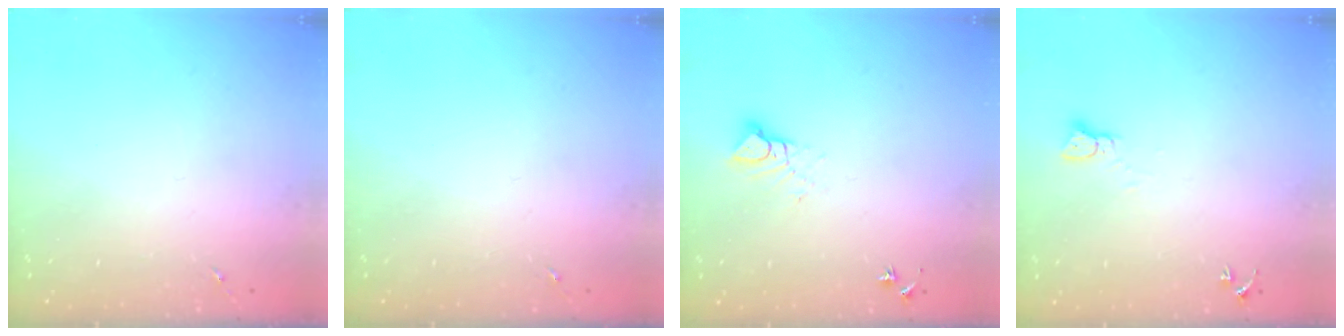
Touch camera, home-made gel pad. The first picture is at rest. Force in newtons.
{"total": 0.0}
{"total": 6.3, "press": 6.3, "slide": 0.1}
{"total": 2.3, "press": 2.3, "slide": 0.2}